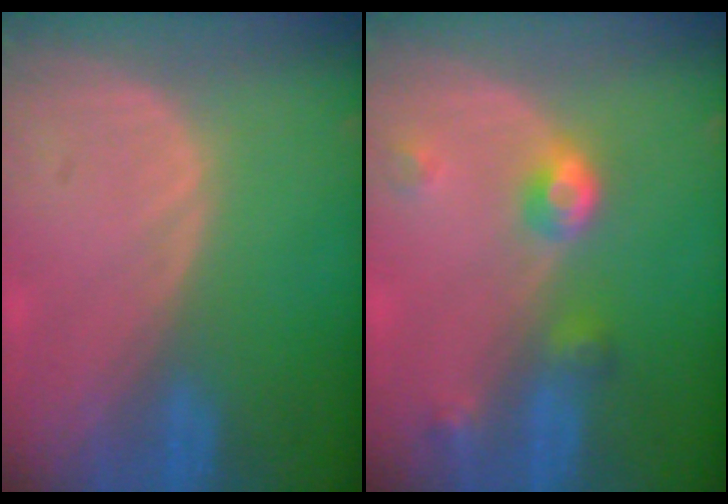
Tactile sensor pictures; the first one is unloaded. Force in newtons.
{"total": 4.7, "press": 4.3, "slide": 2.0}